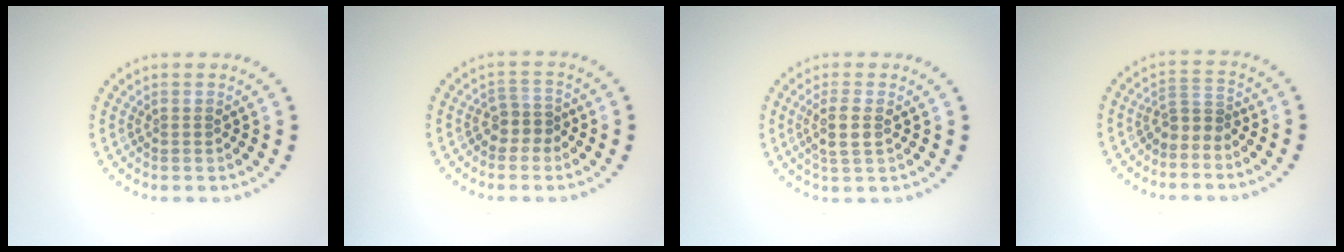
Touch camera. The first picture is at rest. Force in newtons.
{"total": 1.9, "press": 1.4, "slide": 1.2}
{"total": 2.3, "press": 2.1, "slide": 1.1}
{"total": 1.9, "press": 1.2, "slide": 1.5}